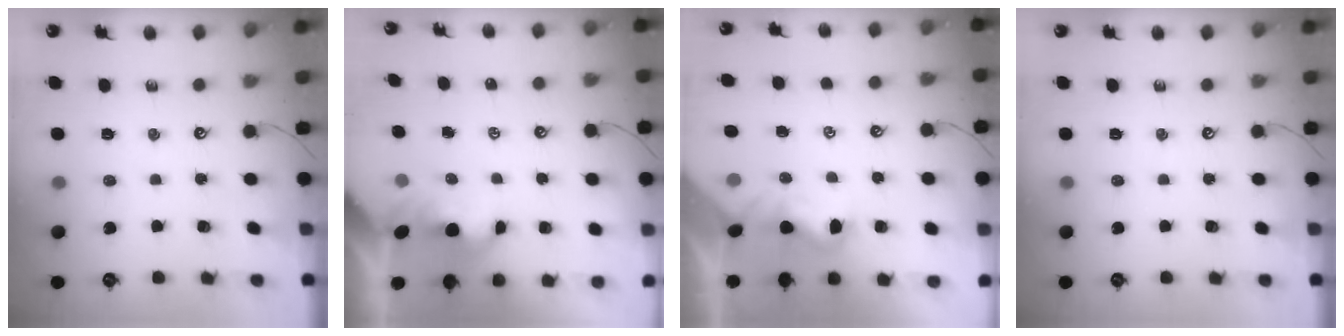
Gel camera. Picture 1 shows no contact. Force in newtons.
{"total": 1.7, "press": 1.7, "slide": 0.2}
{"total": 1.1, "press": 1.0, "slide": 0.5}
{"total": 0.0}